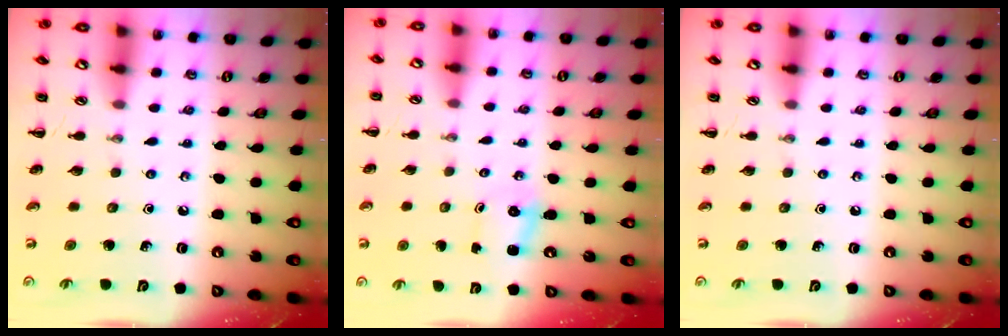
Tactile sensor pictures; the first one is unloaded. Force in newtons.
{"total": 2.2, "press": 2.1, "slide": 0.8}
{"total": 0.0}